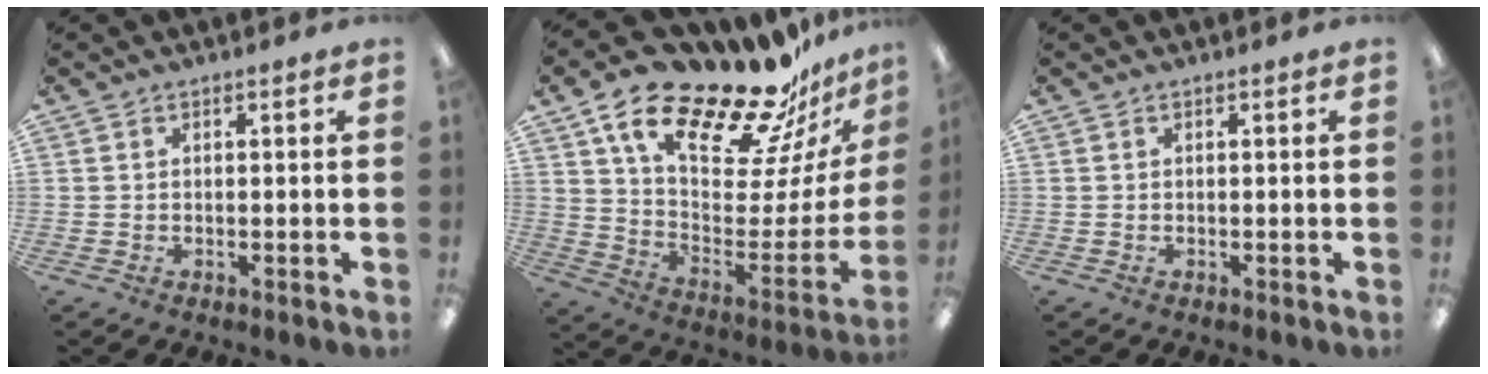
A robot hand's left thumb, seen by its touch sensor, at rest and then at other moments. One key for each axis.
{"total": 24.8, "fx": 18.8, "fy": 8.1, "fz": 14.0, "tx": -0.223, "ty": -0.132, "tz": 0.319}
{"total": 0.0}